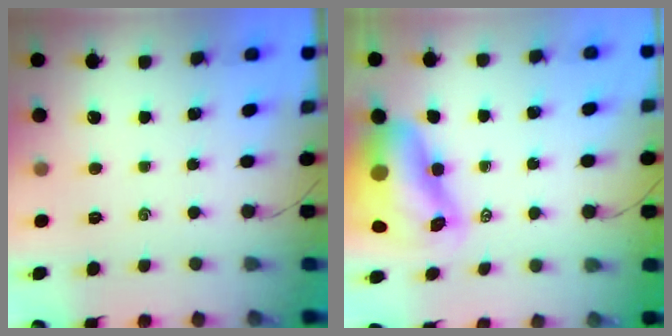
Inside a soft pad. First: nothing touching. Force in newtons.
{"total": 12.0, "press": 11.5, "slide": 3.6}